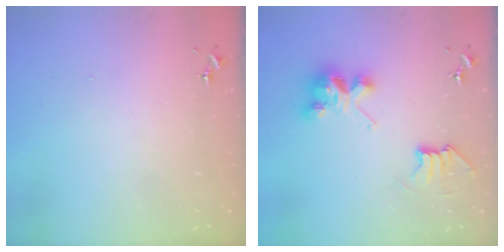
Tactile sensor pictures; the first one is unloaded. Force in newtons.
{"total": 8.3, "press": 8.3, "slide": 0.1}